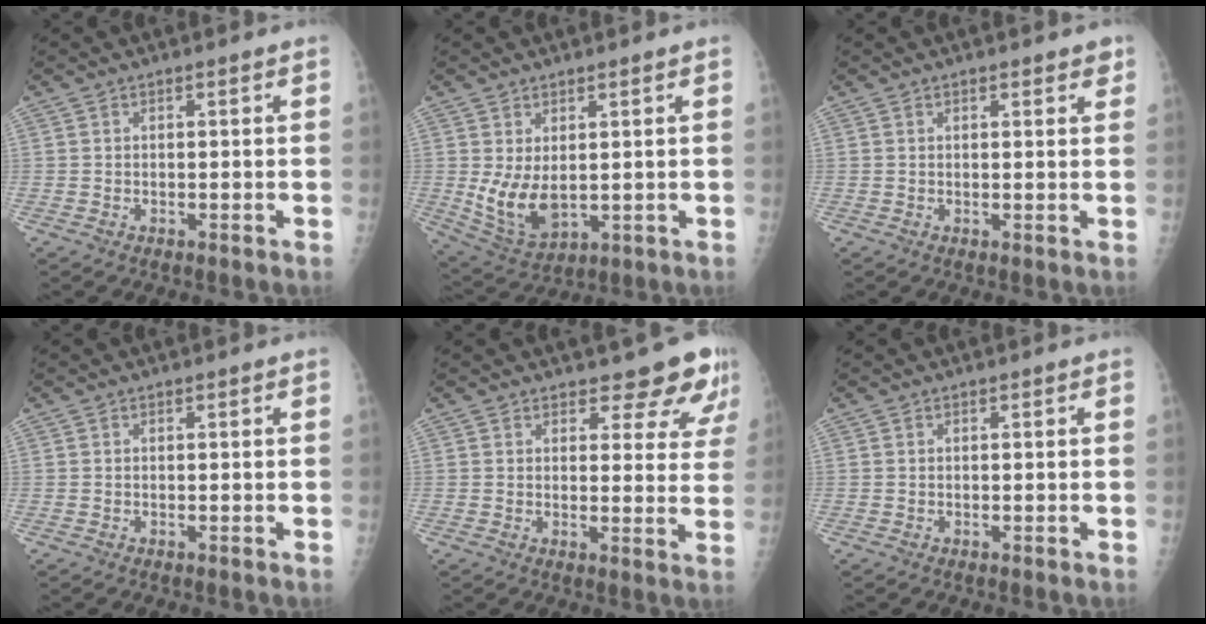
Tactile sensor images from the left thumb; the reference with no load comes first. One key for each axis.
{"total": 8.5, "fx": 0.8, "fy": 4.8, "fz": 7.0, "tx": -0.121, "ty": -0.023, "tz": 0.036}
{"total": 2.6, "fx": 1.8, "fy": 1.0, "fz": 1.6, "tx": -0.009, "ty": -0.005, "tz": 0.020}
{"total": 0.0}
{"total": 9.2, "fx": 7.8, "fy": 3.3, "fz": 3.5, "tx": -0.005, "ty": -0.049, "tz": 0.078}
{"total": 0.0}